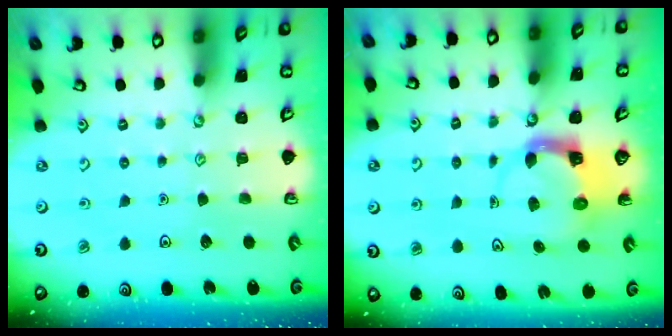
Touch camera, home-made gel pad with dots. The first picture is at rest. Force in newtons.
{"total": 3.9, "press": 3.9, "slide": 0.4}